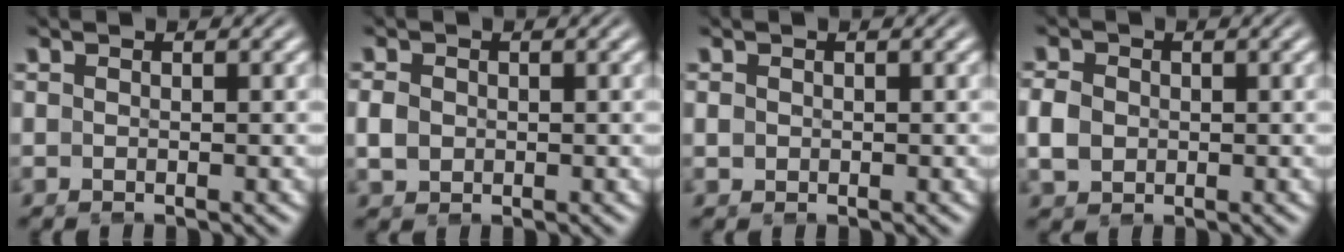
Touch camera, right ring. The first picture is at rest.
{"total": 2.3, "force": [-0.4, 2.0, 0.9], "torque": [-0.029, -0.015, -0.001]}
{"total": 1.4, "force": [0.1, 1.3, 0.4], "torque": [-0.019, -0.009, 0.005]}
{"total": 2.8, "force": [-0.6, 2.5, 1.2], "torque": [-0.034, -0.015, -0.003]}